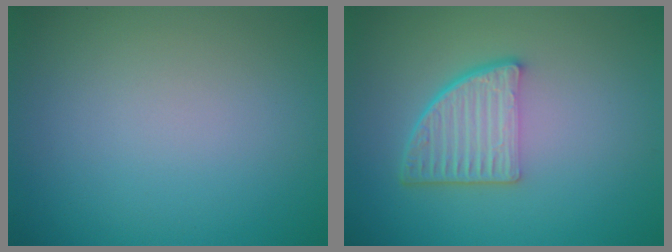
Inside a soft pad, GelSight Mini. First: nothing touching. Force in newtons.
{"total": 4.8, "press": 3.3, "slide": 3.6}